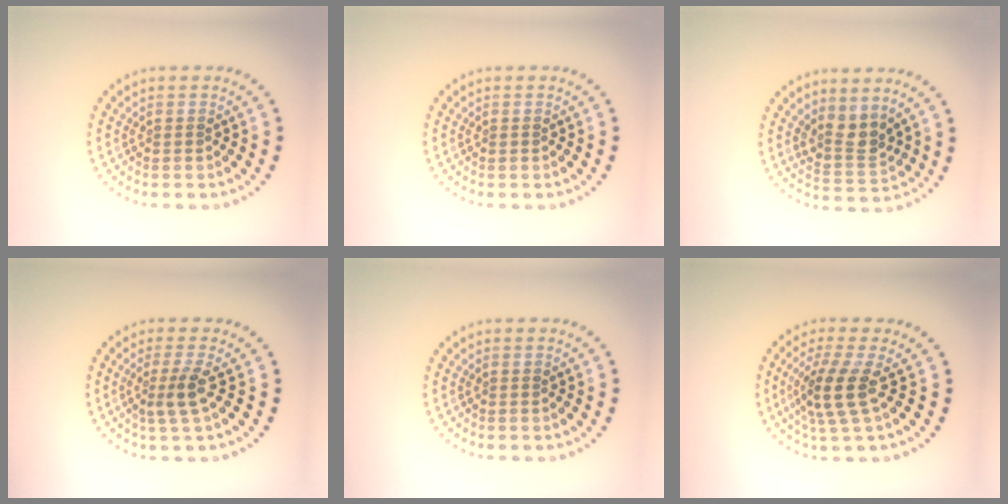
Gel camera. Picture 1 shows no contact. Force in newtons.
{"total": 0.0}
{"total": 2.7, "press": 2.1, "slide": 1.7}
{"total": 2.3, "press": 1.8, "slide": 1.4}
{"total": 0.0}
{"total": 3.7, "press": 2.8, "slide": 2.4}